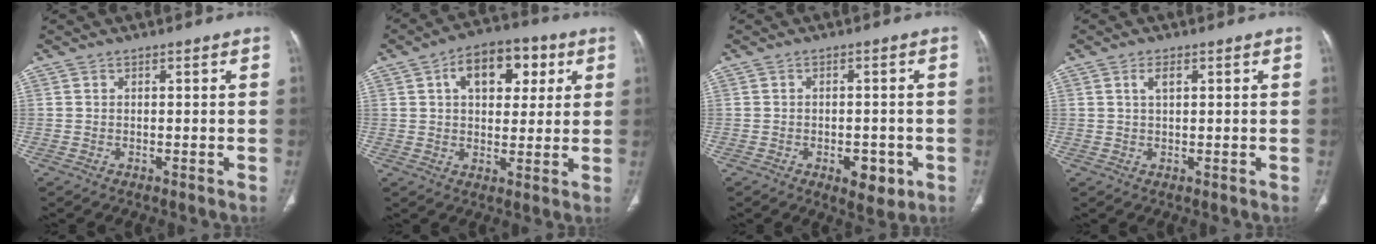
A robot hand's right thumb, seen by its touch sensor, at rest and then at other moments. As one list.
[{"total": 12.8, "force": [4.5, 7.8, 9.1], "torque": [-0.097, 0.007, 0.066]}, {"total": 5.5, "force": [-2.1, 3.0, 4.1], "torque": [-0.040, 0.005, -0.020]}, {"total": 2.4, "force": [1.0, 1.1, 1.9], "torque": [-0.037, 0.003, 0.022]}]